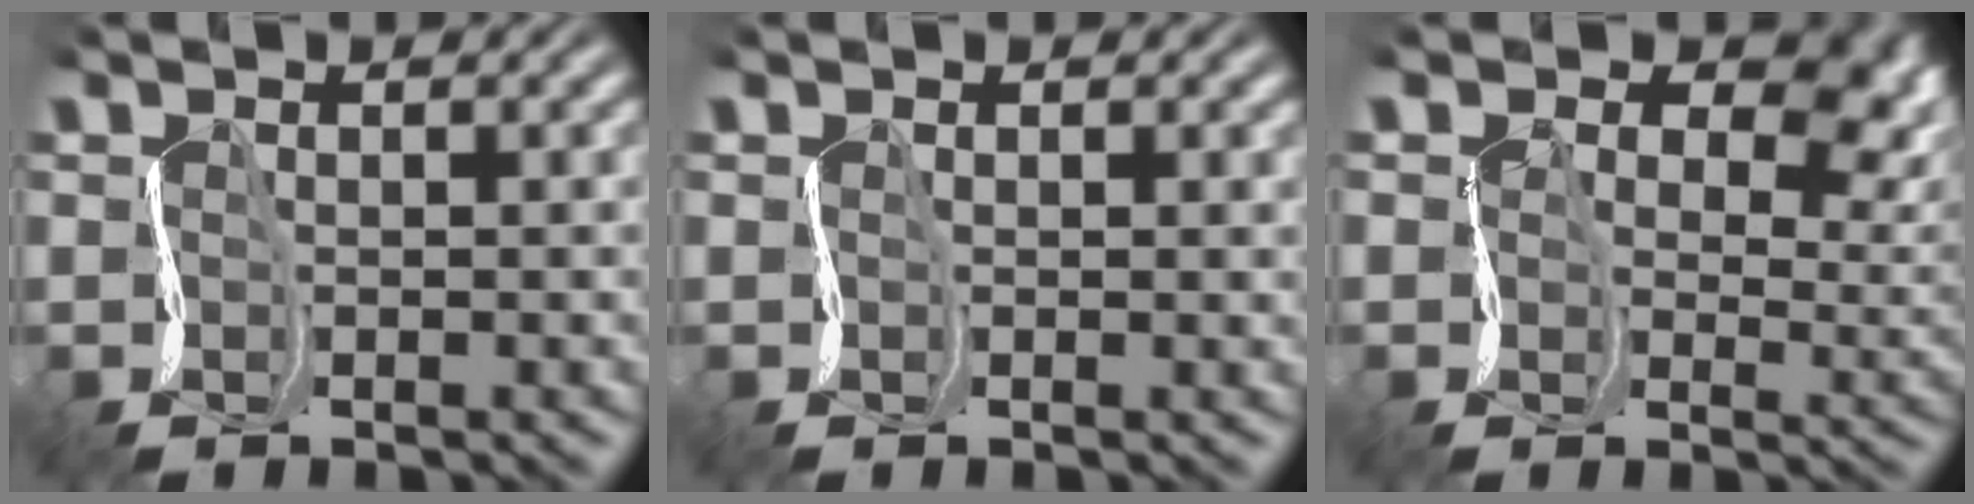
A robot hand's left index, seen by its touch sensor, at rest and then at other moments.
{"total": 0.7, "force": [0.2, 0.3, 0.6], "torque": [-0.008, -0.003, 0.003]}
{"total": 10.5, "force": [3.7, 7.1, 6.9], "torque": [-0.097, 0.011, 0.067]}